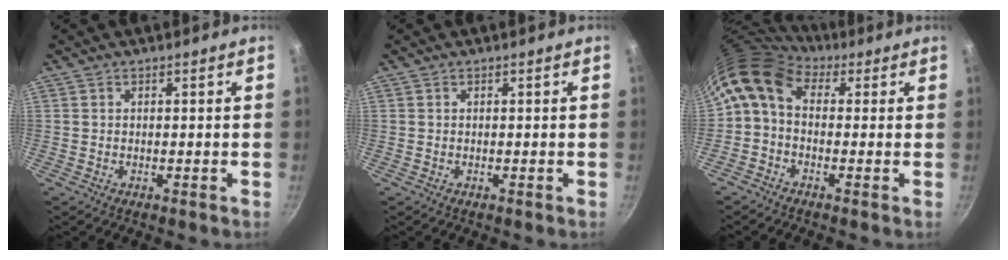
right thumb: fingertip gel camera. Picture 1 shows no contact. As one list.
[{"total": 0.0}, {"total": 9.5, "force": [1.6, 6.6, 6.6], "torque": [-0.126, 0.028, 0.008]}]